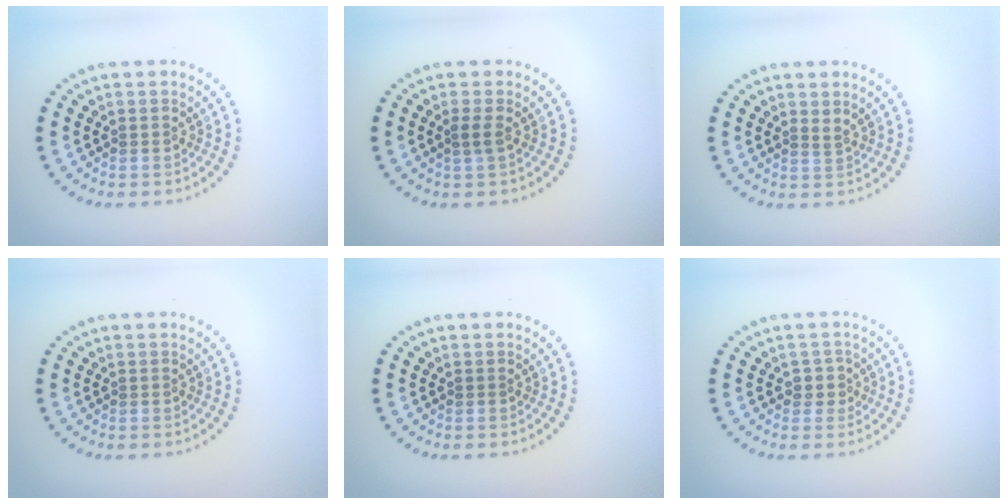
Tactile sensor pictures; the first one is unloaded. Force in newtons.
{"total": 1.1, "press": 0.9, "slide": 0.7}
{"total": 0.5, "press": 0.2, "slide": 0.5}
{"total": 0.0}
{"total": 0.0}
{"total": 1.4, "press": 1.1, "slide": 0.9}